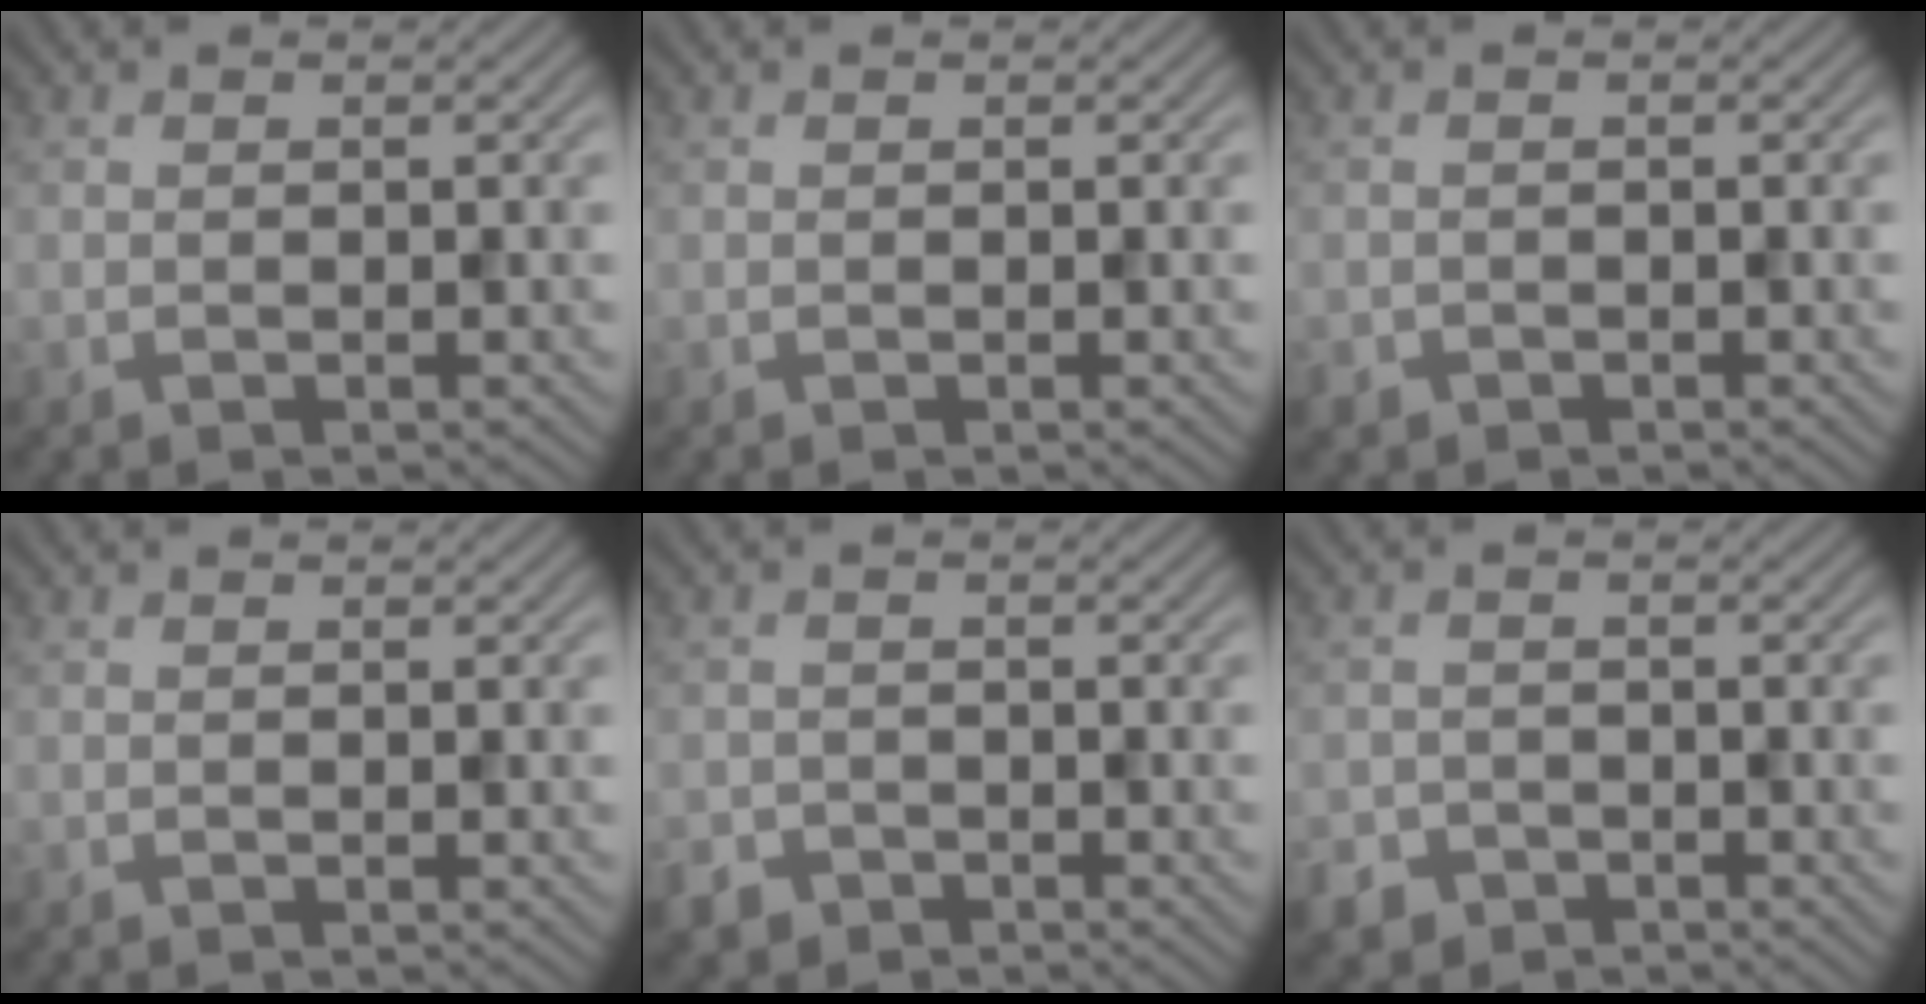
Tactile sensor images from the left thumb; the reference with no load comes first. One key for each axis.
{"total": 0.0}
{"total": 1.1, "fx": -0.8, "fy": 0.8, "fz": 0.1, "tx": -0.005, "ty": -0.006, "tz": -0.016}
{"total": 0.0}
{"total": 2.6, "fx": -1.9, "fy": 1.7, "fz": 0.4, "tx": -0.016, "ty": -0.006, "tz": -0.041}
{"total": 3.4, "fx": -2.4, "fy": 2.3, "fz": 0.4, "tx": -0.011, "ty": -0.002, "tz": -0.045}